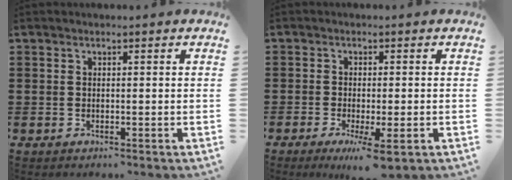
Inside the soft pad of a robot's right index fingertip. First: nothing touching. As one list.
[{"total": 3.5, "force": [-2.0, 0.3, 2.9], "torque": [-0.053, -0.008, -0.034]}]